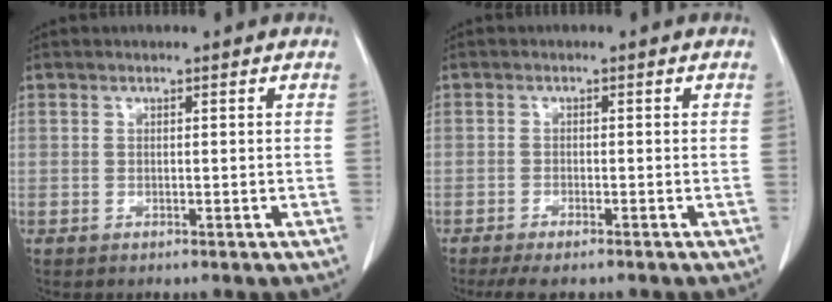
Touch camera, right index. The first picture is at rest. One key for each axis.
{"total": 4.0, "fx": -3.2, "fy": 0.8, "fz": 2.1, "tx": -0.036, "ty": -0.009, "tz": -0.049}